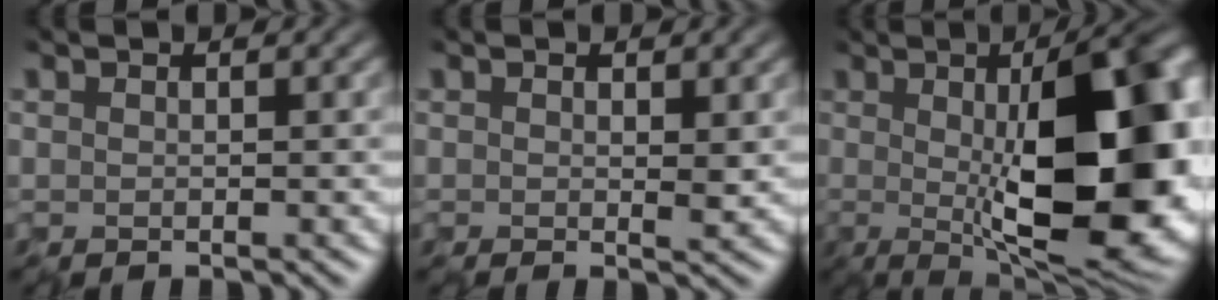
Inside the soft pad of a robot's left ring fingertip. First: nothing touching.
{"total": 1.2, "force": [0.4, 0.5, 1.0], "torque": [-0.018, -0.006, 0.008]}
{"total": 16.6, "force": [0.0, 5.9, 15.6], "torque": [-0.177, -0.003, -0.001]}